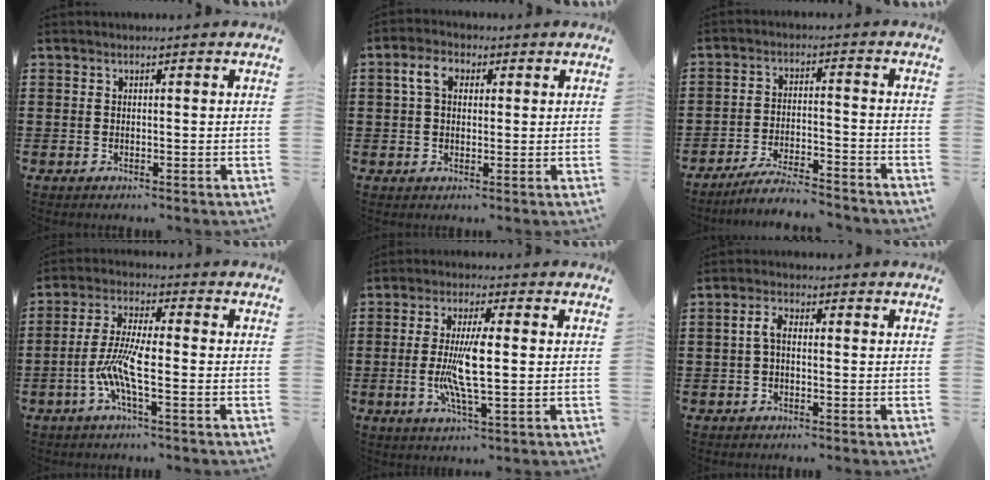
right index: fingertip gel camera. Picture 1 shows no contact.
{"total": 4.2, "force": [1.3, 2.8, 2.9], "torque": [-0.067, 0.014, 0.020]}
{"total": 5.5, "force": [-5.2, 0.2, 1.9], "torque": [-0.045, -0.005, -0.103]}
{"total": 7.6, "force": [-2.5, 1.5, 7.0], "torque": [-0.158, -0.015, -0.055]}
{"total": 7.9, "force": [-0.5, 1.5, 7.7], "torque": [-0.163, -0.011, -0.018]}
{"total": 2.7, "force": [-0.4, 1.2, 2.4], "torque": [-0.063, 0.000, -0.013]}